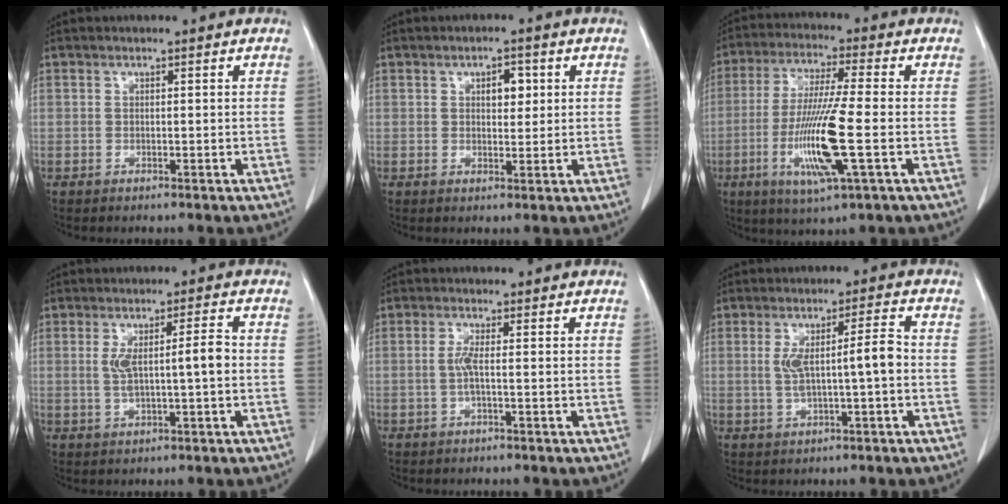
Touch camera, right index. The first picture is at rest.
{"total": 3.1, "force": [1.0, 1.6, 2.5], "torque": [-0.037, 0.002, 0.016]}
{"total": 12.9, "force": [-3.3, 0.2, 12.4], "torque": [-0.254, -0.020, -0.066]}
{"total": 5.5, "force": [0.0, 0.4, 5.4], "torque": [-0.099, 0.009, 0.005]}
{"total": 2.1, "force": [-0.3, -0.1, 2.1], "torque": [-0.046, -0.001, -0.007]}
{"total": 6.2, "force": [-0.2, 0.4, 6.2], "torque": [-0.113, 0.013, 0.001]}